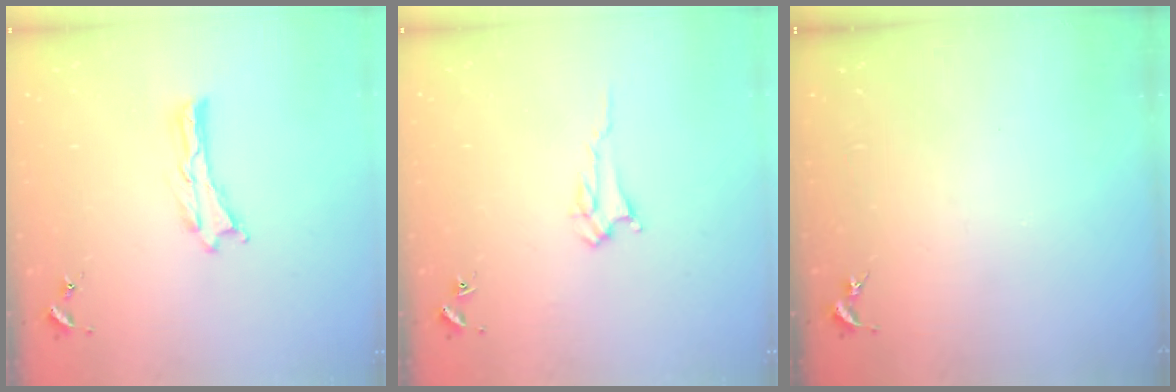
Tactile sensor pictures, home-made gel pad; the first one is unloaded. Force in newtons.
{"total": 2.8, "press": 2.8, "slide": 0.4}
{"total": 0.0}